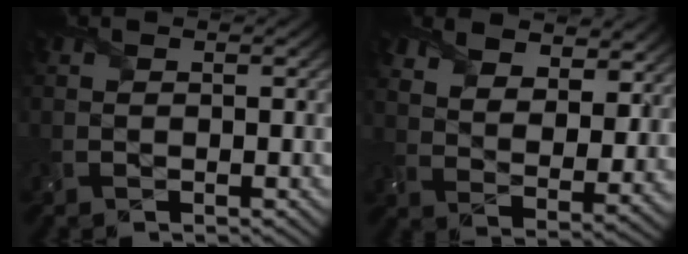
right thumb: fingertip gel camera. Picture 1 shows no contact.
{"total": 8.7, "force": [6.3, 4.1, 4.2], "torque": [-0.100, -0.004, 0.114]}